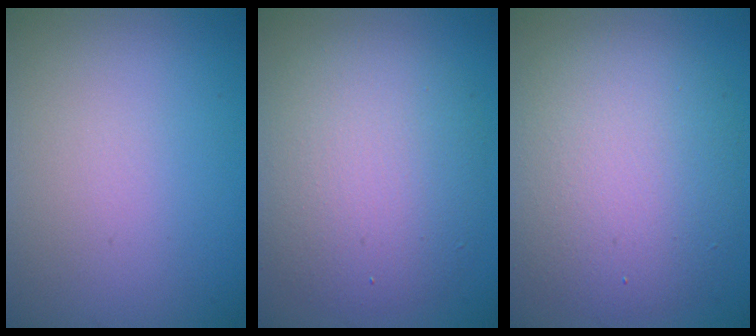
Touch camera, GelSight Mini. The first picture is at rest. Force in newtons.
{"total": 7.1, "press": 7.1, "slide": 0.6}
{"total": 8.5, "press": 8.4, "slide": 1.1}